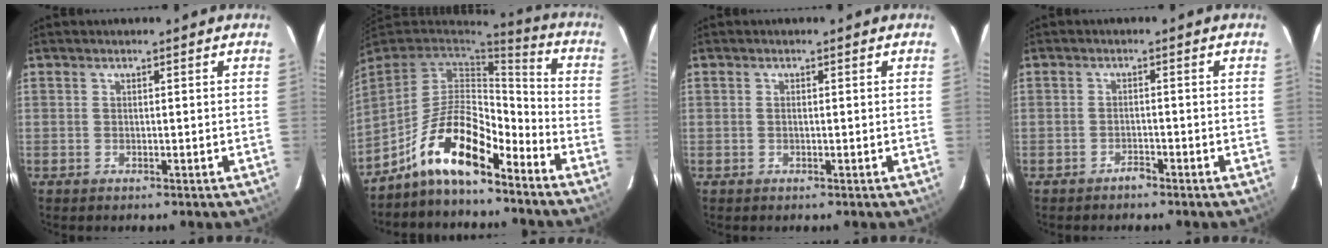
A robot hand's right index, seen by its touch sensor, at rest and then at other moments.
{"total": 14.0, "force": [-9.9, 4.3, 9.0], "torque": [-0.189, 0.009, -0.185]}
{"total": 0.5, "force": [0.0, 0.2, 0.5], "torque": [-0.011, 0.001, -0.002]}
{"total": 1.6, "force": [-1.5, 0.4, 0.4], "torque": [-0.007, 0.000, -0.024]}